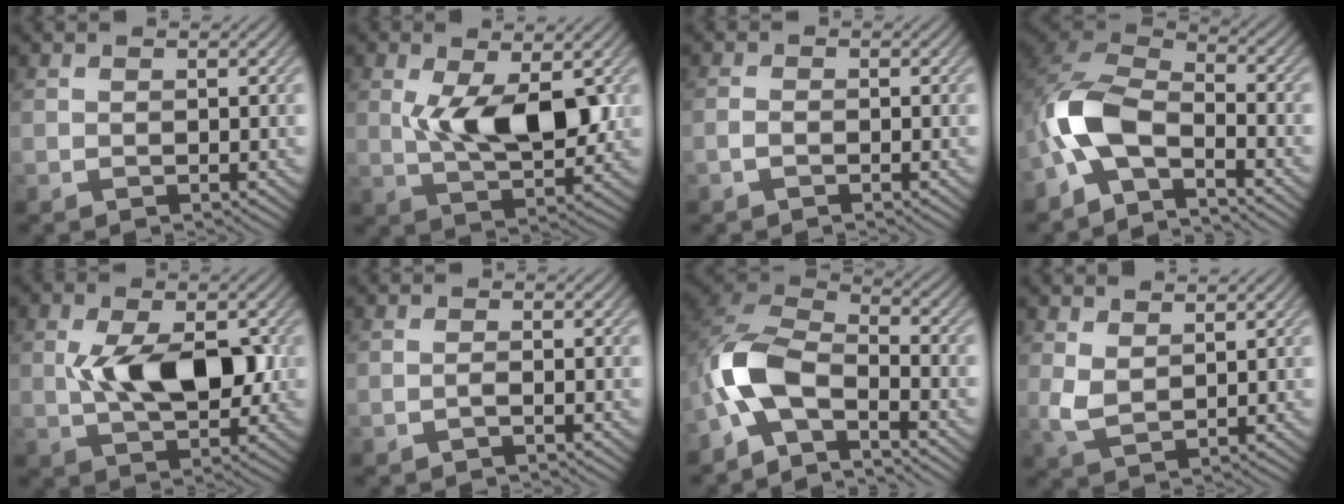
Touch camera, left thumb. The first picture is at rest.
{"total": 8.9, "force": [1.3, 4.2, 7.7], "torque": [-0.152, -0.006, 0.028]}
{"total": 1.1, "force": [-0.7, 0.4, 0.7], "torque": [-0.017, 0.001, -0.017]}
{"total": 9.5, "force": [-4.3, 4.7, 7.0], "torque": [-0.148, 0.008, -0.106]}
{"total": 8.9, "force": [0.5, 4.7, 7.6], "torque": [-0.152, -0.004, 0.014]}
{"total": 0.7, "force": [-0.3, 0.1, 0.6], "torque": [-0.014, 0.002, -0.008]}
{"total": 9.4, "force": [-4.4, 4.6, 7.0], "torque": [-0.145, 0.007, -0.108]}
{"total": 3.2, "force": [1.7, 1.6, 2.2], "torque": [-0.060, -0.003, 0.038]}